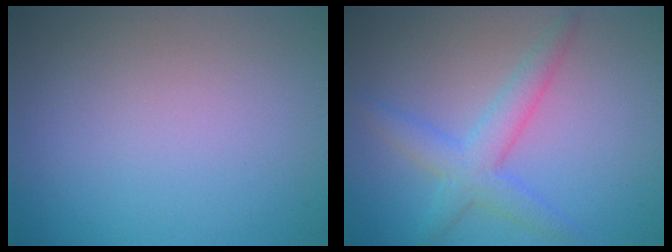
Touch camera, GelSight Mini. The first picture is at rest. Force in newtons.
{"total": 3.7, "press": 3.7, "slide": 0.1}